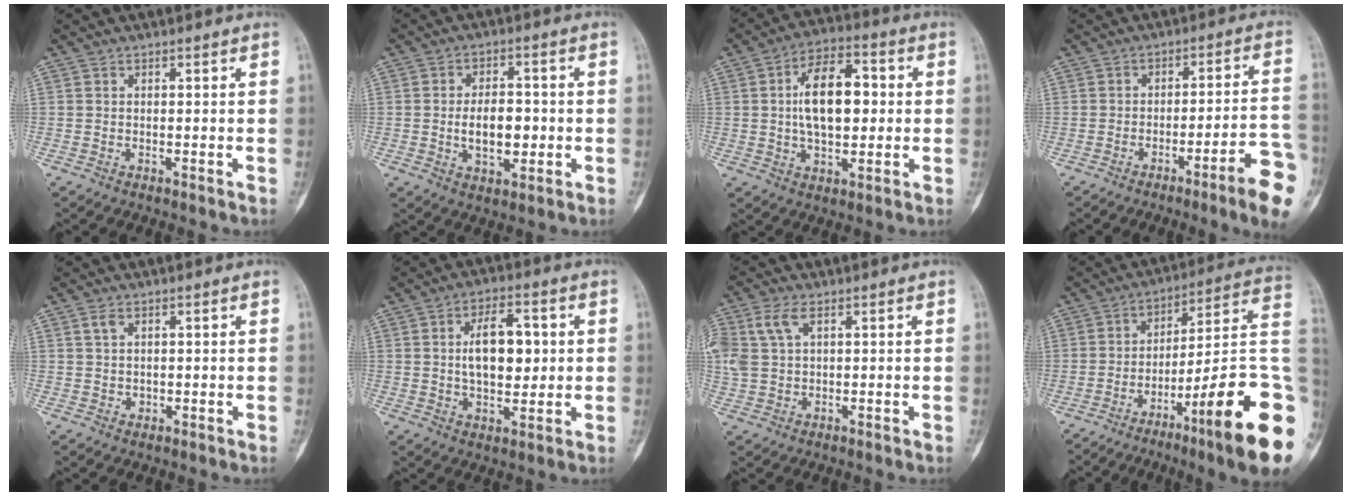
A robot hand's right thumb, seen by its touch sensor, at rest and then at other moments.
{"total": 8.6, "force": [-0.8, 5.1, 6.9], "torque": [-0.096, 0.006, -0.010]}
{"total": 13.8, "force": [1.2, 7.6, 11.4], "torque": [-0.171, 0.014, 0.016]}
{"total": 11.7, "force": [-6.0, 0.7, 10.1], "torque": [-0.127, 0.034, -0.082]}
{"total": 2.3, "force": [0.9, 1.6, 1.4], "torque": [-0.023, -0.003, 0.019]}
{"total": 10.8, "force": [1.4, 5.7, 9.1], "torque": [-0.125, -0.002, 0.026]}
{"total": 8.0, "force": [2.8, 4.7, 5.8], "torque": [-0.150, 0.013, 0.060]}
{"total": 23.8, "force": [-8.0, 3.4, 22.1], "torque": [-0.253, 0.038, -0.115]}